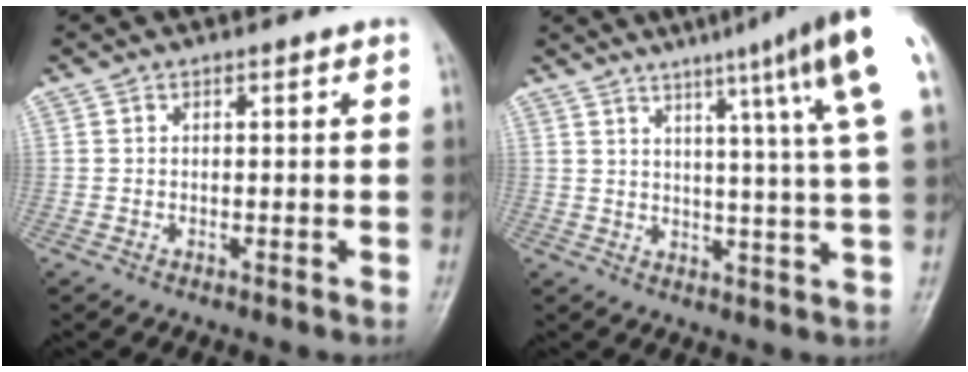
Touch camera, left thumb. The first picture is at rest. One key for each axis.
{"total": 16.3, "fx": 8.5, "fy": 0.0, "fz": 13.9, "tx": -0.188, "ty": -0.027, "tz": 0.097}